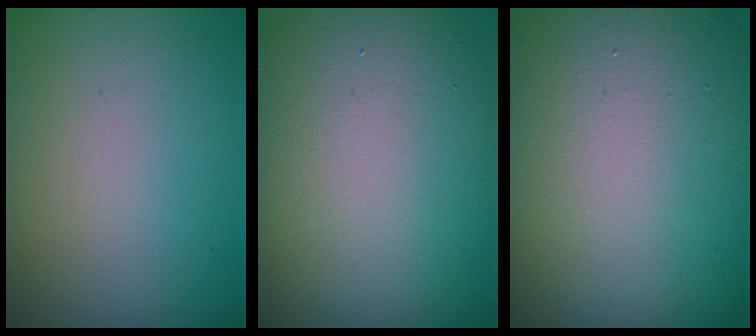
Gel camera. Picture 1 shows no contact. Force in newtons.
{"total": 16.9, "press": 16.8, "slide": 1.0}
{"total": 21.2, "press": 21.1, "slide": 1.4}